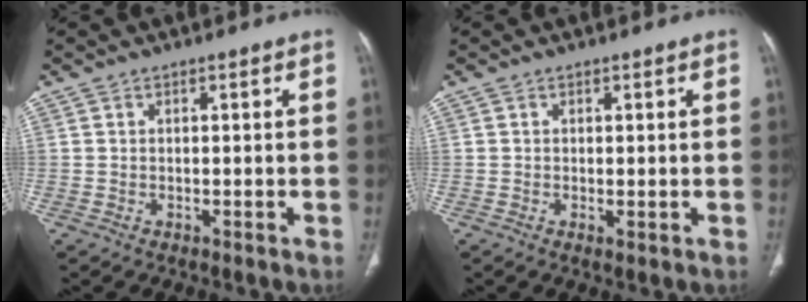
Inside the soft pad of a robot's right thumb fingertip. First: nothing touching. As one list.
[{"total": 0.8, "force": [-0.1, 0.3, 0.7], "torque": [-0.017, -0.005, 0.000]}]